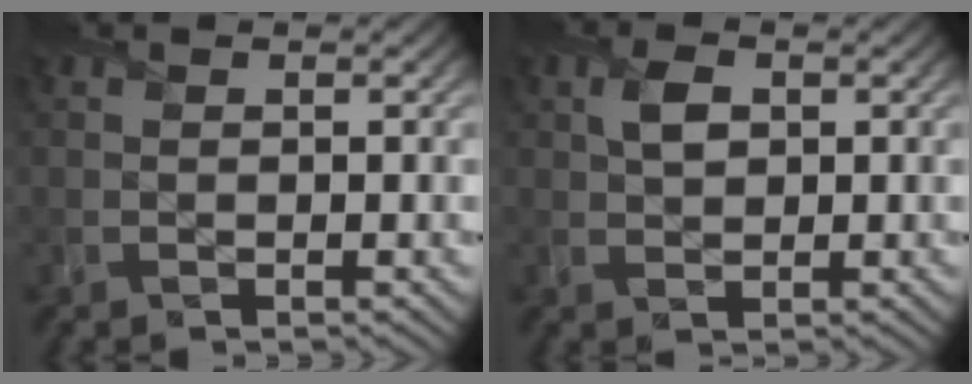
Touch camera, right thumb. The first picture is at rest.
{"total": 2.5, "force": [0.9, 1.6, 1.6], "torque": [-0.035, 0.003, 0.014]}